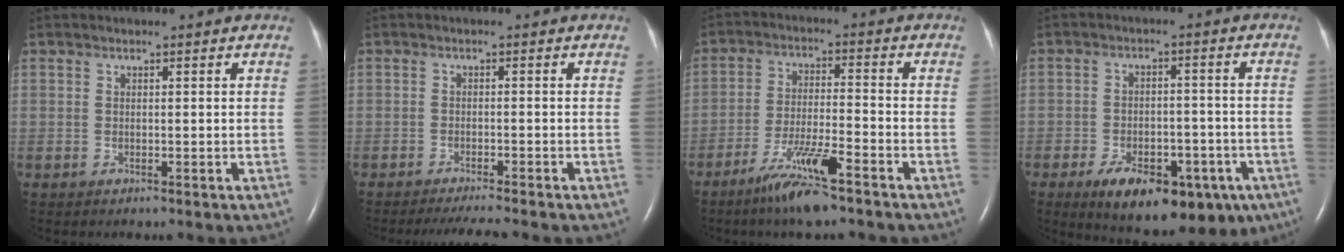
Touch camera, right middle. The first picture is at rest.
{"total": 4.5, "force": [-4.0, -0.5, 1.9], "torque": [-0.032, -0.016, -0.064]}
{"total": 8.6, "force": [-6.0, 0.2, 6.2], "torque": [-0.125, -0.023, -0.110]}
{"total": 16.2, "force": [-9.4, 7.9, 10.6], "torque": [-0.133, 0.004, -0.125]}